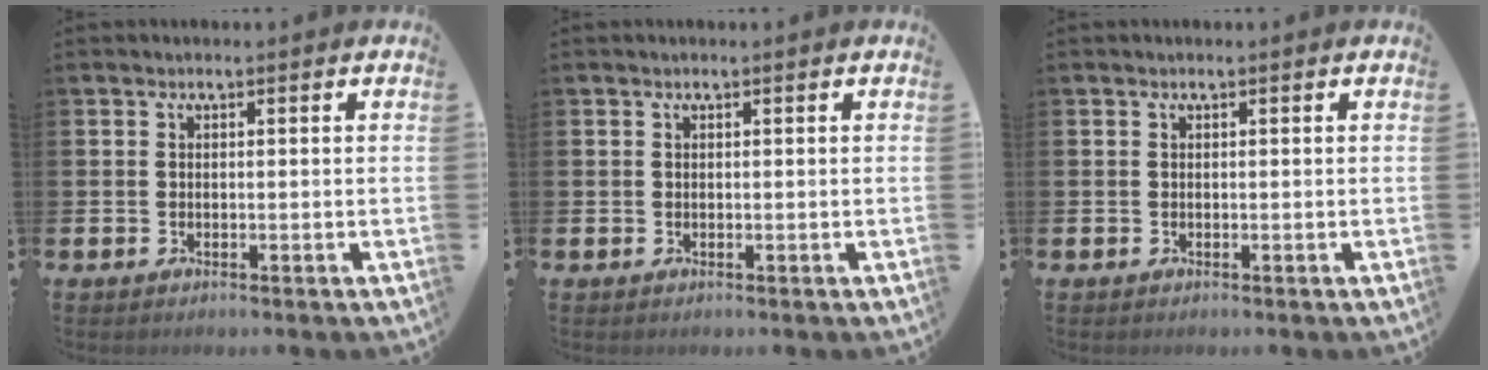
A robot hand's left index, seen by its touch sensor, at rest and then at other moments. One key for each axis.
{"total": 0.0}
{"total": 0.0}